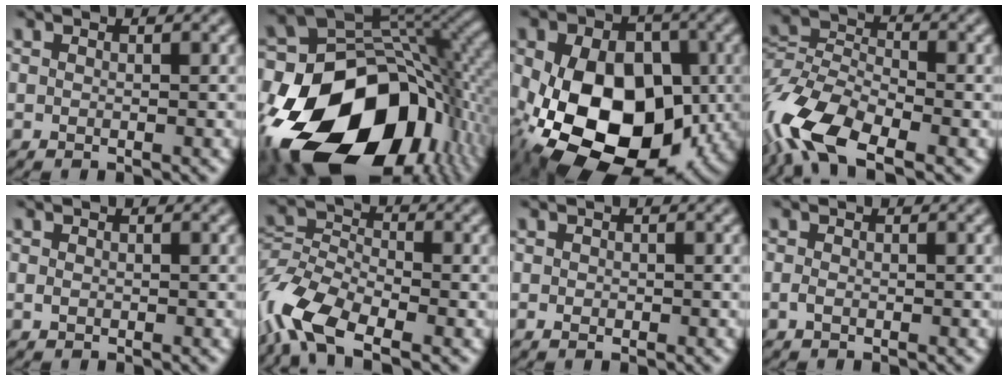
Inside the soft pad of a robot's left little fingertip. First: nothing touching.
{"total": 21.5, "force": [-8.6, 14.2, 13.6], "torque": [-0.293, -0.052, -0.119]}
{"total": 17.3, "force": [-3.5, 11.6, 12.4], "torque": [-0.183, -0.018, -0.055]}
{"total": 10.9, "force": [-6.3, 5.1, 7.2], "torque": [-0.152, -0.002, -0.138]}
{"total": 0.5, "force": [-0.1, 0.4, 0.3], "torque": [-0.007, 0.000, -0.002]}
{"total": 9.5, "force": [-5.4, 4.7, 6.1], "torque": [-0.132, -0.001, -0.124]}
{"total": 0.7, "force": [-0.2, 0.6, 0.4], "torque": [-0.006, -0.002, -0.006]}
{"total": 0.7, "force": [-0.3, 0.4, 0.5], "torque": [-0.014, 0.000, -0.007]}